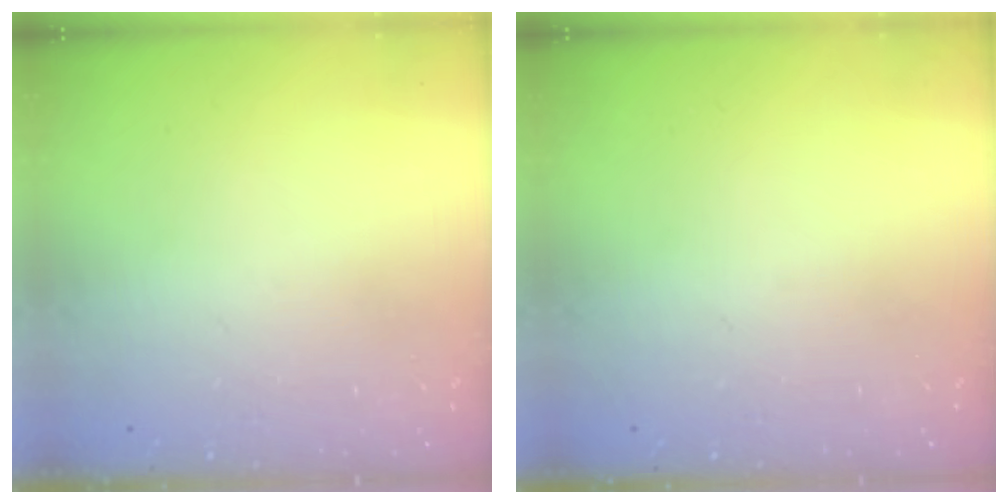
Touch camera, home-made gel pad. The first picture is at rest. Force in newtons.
{"total": 0.0}